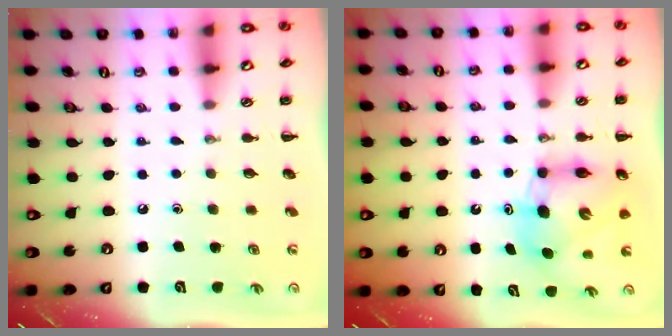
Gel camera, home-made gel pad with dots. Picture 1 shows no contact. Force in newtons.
{"total": 8.3, "press": 7.9, "slide": 2.5}